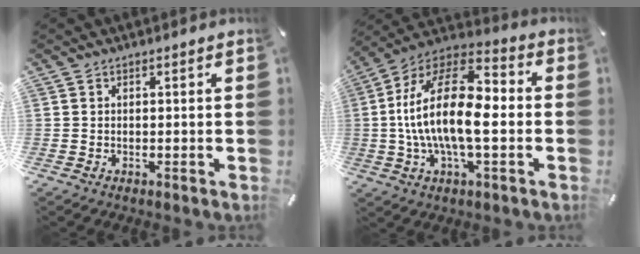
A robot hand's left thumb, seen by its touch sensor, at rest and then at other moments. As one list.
[{"total": 19.9, "force": [-1.6, 9.2, 17.6], "torque": [-0.353, 0.006, -0.028]}]